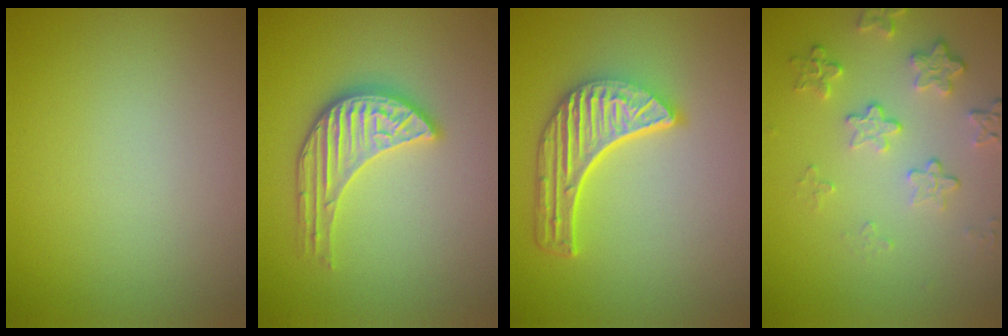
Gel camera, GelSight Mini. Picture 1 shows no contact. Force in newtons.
{"total": 3.9, "press": 3.5, "slide": 1.6}
{"total": 5.7, "press": 4.3, "slide": 3.8}
{"total": 4.0, "press": 3.0, "slide": 2.8}